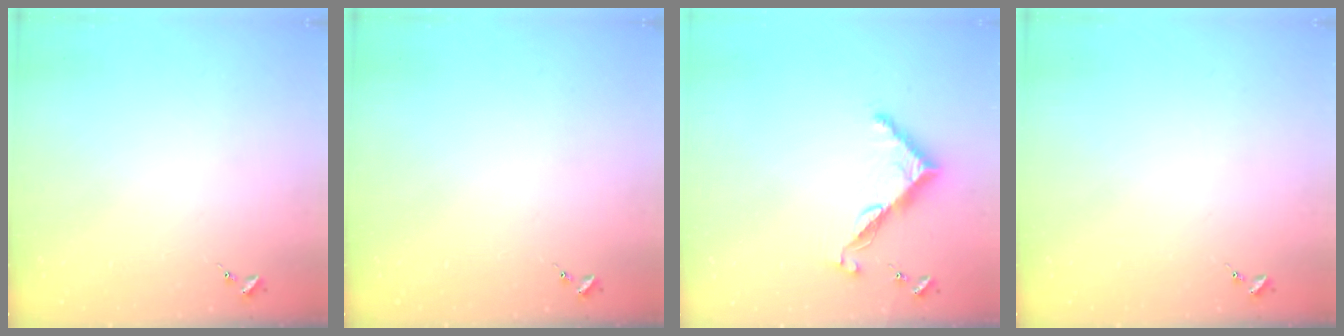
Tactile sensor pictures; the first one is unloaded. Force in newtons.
{"total": 0.0}
{"total": 8.7, "press": 8.7, "slide": 0.6}
{"total": 0.0}